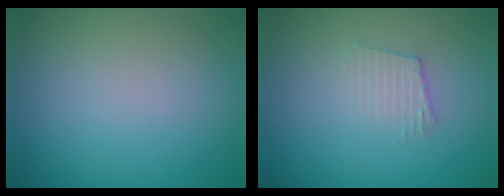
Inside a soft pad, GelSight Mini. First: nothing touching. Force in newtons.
{"total": 1.7, "press": 1.7, "slide": 0.2}